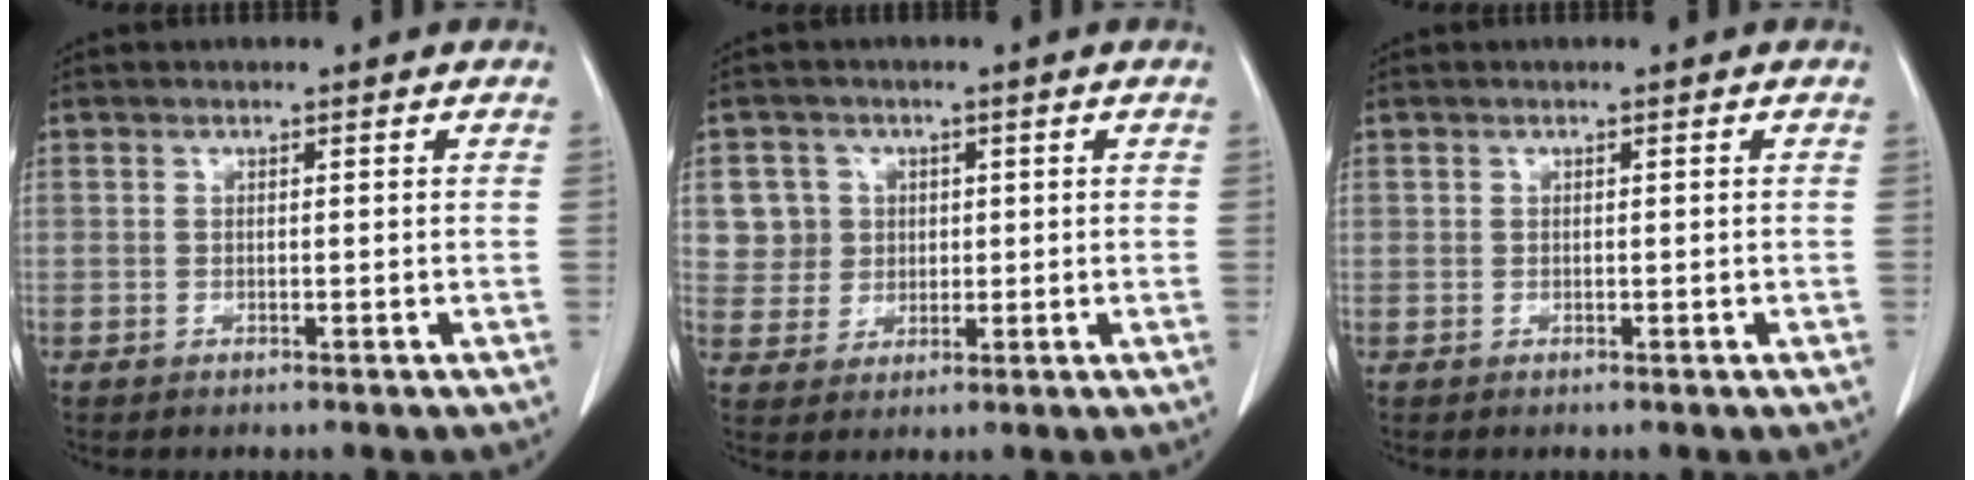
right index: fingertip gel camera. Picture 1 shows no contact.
{"total": 5.6, "force": [1.5, 5.4, 0.1], "torque": [0.009, 0.014, 0.034]}
{"total": 0.0}